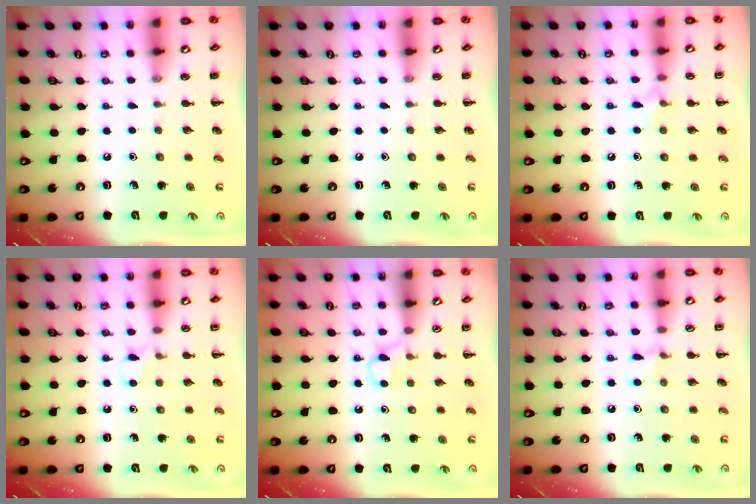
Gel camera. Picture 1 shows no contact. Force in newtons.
{"total": 0.0}
{"total": 5.5, "press": 5.2, "slide": 1.8}
{"total": 3.9, "press": 3.7, "slide": 1.2}
{"total": 2.8, "press": 2.6, "slide": 1.0}
{"total": 5.3, "press": 5.0, "slide": 1.9}